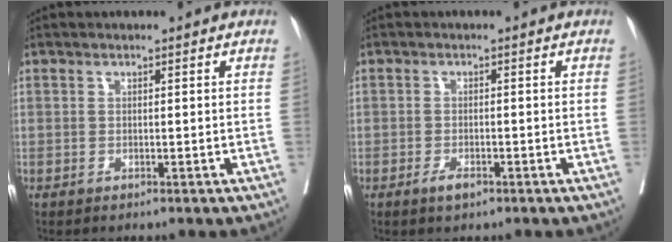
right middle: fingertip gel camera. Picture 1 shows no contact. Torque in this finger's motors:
{"motor_torque": [0.24, -0.12, 0.14, 0.02]}